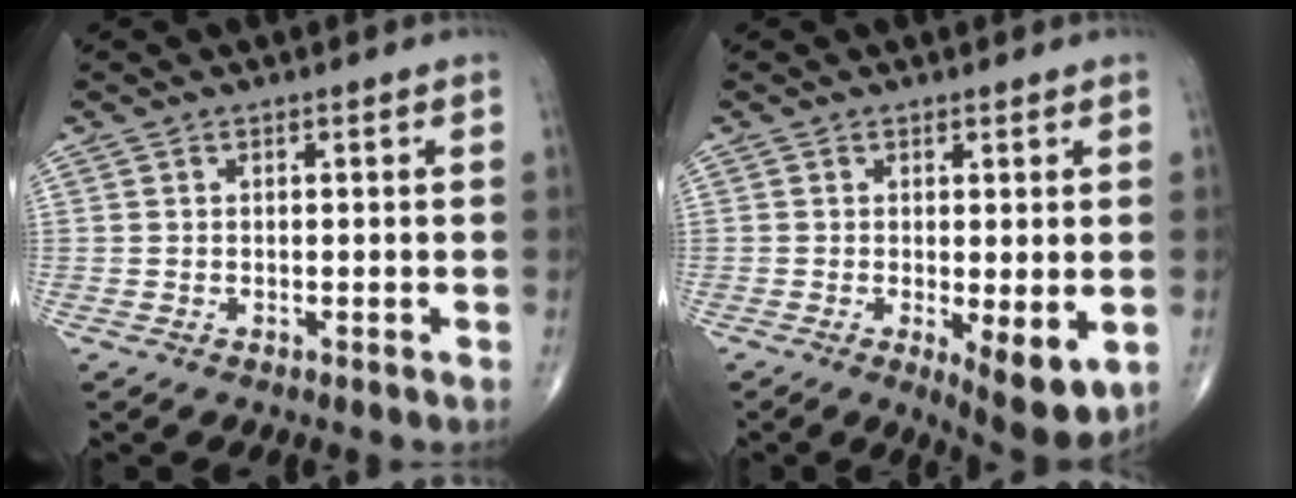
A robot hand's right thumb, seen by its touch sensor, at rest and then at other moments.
{"total": 7.8, "force": [-1.6, 2.5, 7.2], "torque": [-0.103, -0.024, -0.019]}